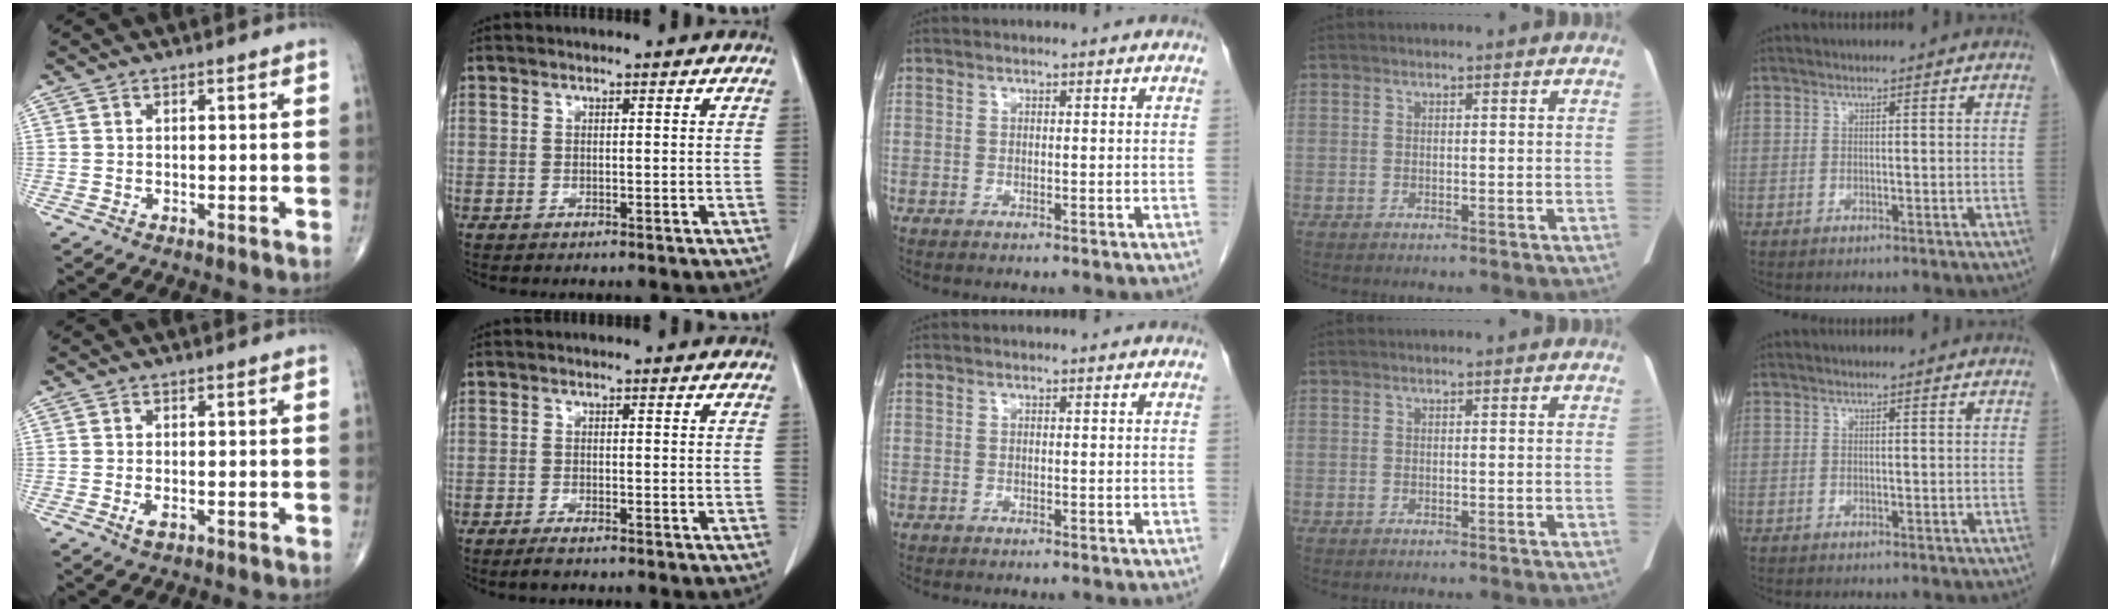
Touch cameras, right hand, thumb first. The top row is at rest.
{"thumb": {"total": 1.7, "force": [-0.6, 0.8, 1.4], "torque": [-0.030, -0.001, -0.010]}, "index": {"total": 1.8, "force": [-1.4, 0.2, 1.0], "torque": [-0.021, -0.003, -0.022]}}